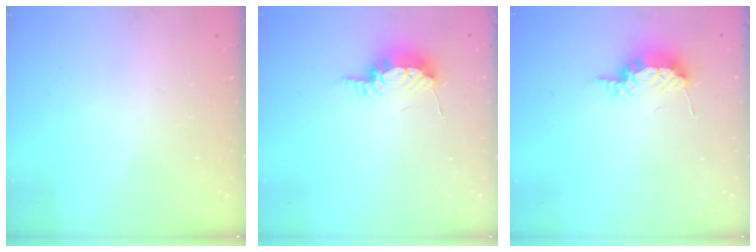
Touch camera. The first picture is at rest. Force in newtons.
{"total": 8.4, "press": 8.3, "slide": 1.4}
{"total": 8.4, "press": 8.3, "slide": 1.4}